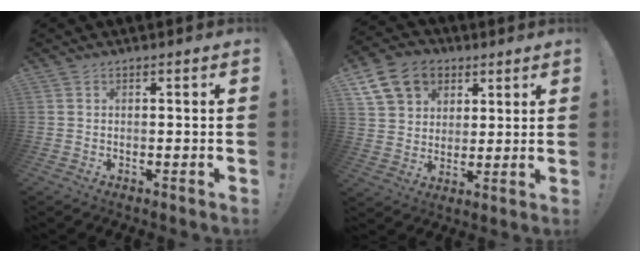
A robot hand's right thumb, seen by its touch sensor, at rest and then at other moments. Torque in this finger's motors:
{"motor_torque": [-0.34, 0.90, 0.31, 0.21, 0.26]}